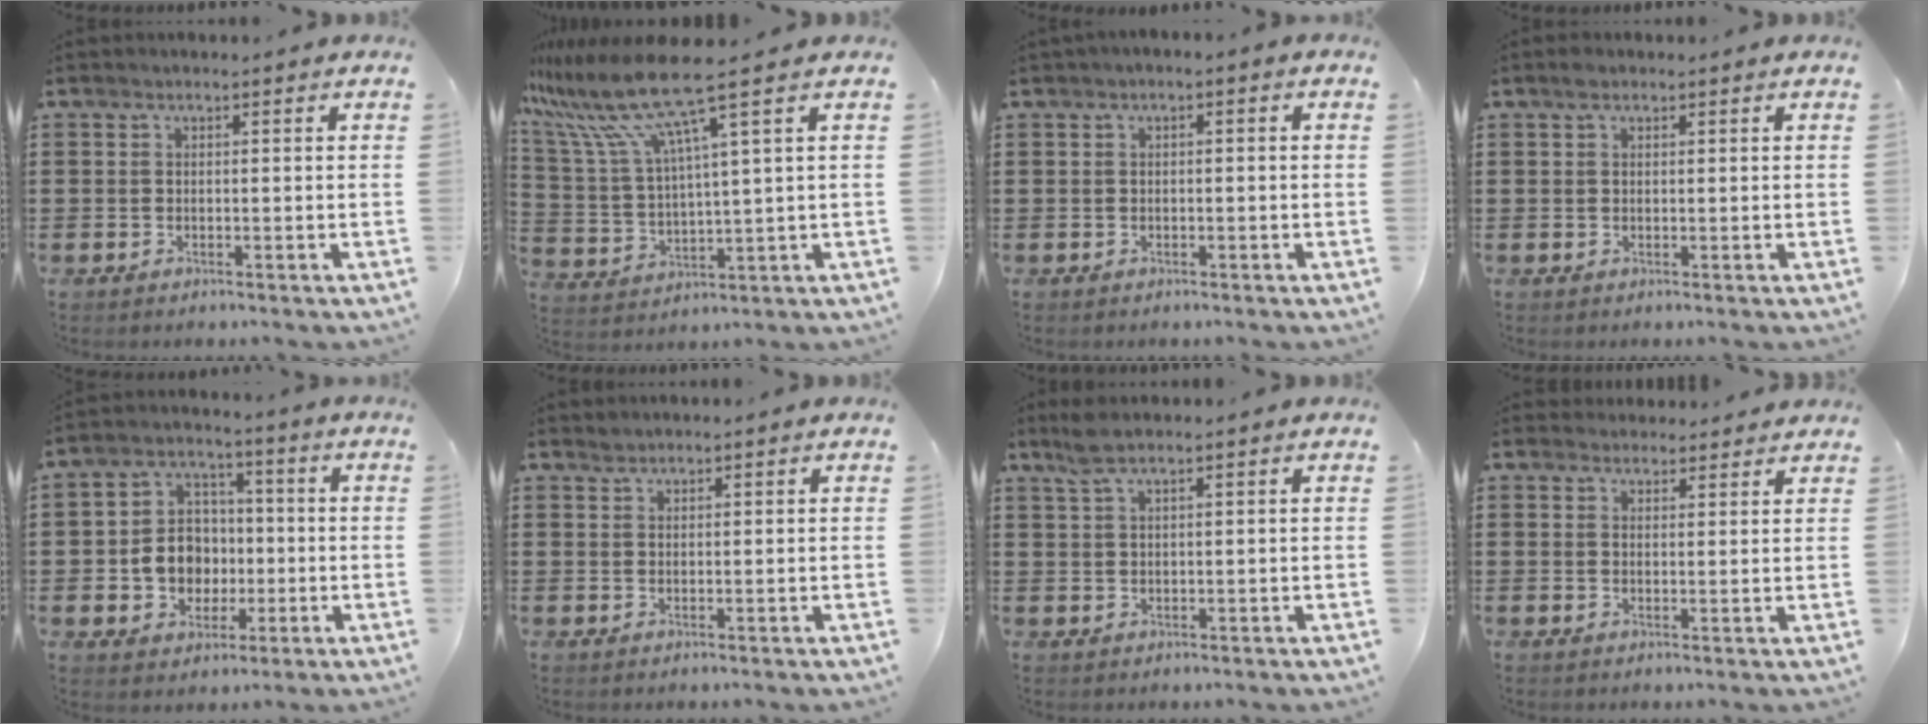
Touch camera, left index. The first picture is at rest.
{"total": 11.6, "force": [7.4, 0.7, 8.9], "torque": [-0.220, -0.041, 0.115]}
{"total": 0.9, "force": [-0.4, 0.2, 0.8], "torque": [-0.014, -0.001, -0.008]}
{"total": 1.3, "force": [0.9, 0.6, 0.7], "torque": [-0.016, 0.005, 0.015]}
{"total": 7.3, "force": [-1.0, 6.6, 3.0], "torque": [-0.058, 0.015, -0.017]}
{"total": 1.0, "force": [1.0, 0.3, 0.0], "torque": [-0.003, 0.000, 0.020]}
{"total": 3.2, "force": [2.2, 0.6, 2.3], "torque": [-0.049, 0.002, 0.040]}
{"total": 2.6, "force": [2.5, 0.7, -0.1], "torque": [-0.005, -0.002, 0.049]}